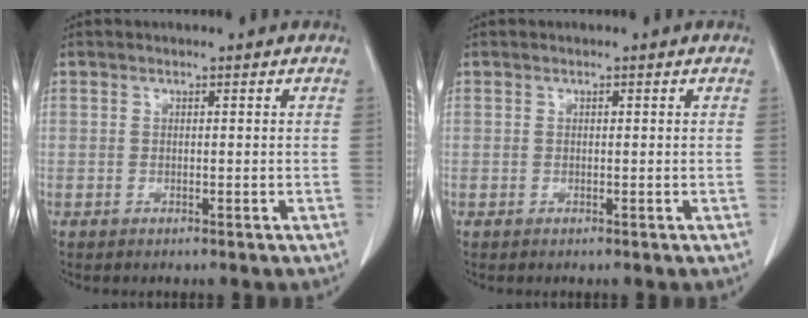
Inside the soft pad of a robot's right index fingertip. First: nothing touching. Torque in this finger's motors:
{"motor_torque": [0.07, -0.01, 0.02, 0.01]}